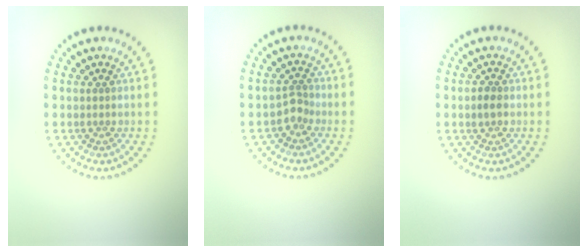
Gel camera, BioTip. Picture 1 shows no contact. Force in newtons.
{"total": 1.3, "press": 1.0, "slide": 0.9}
{"total": 1.5, "press": 1.5, "slide": 0.1}